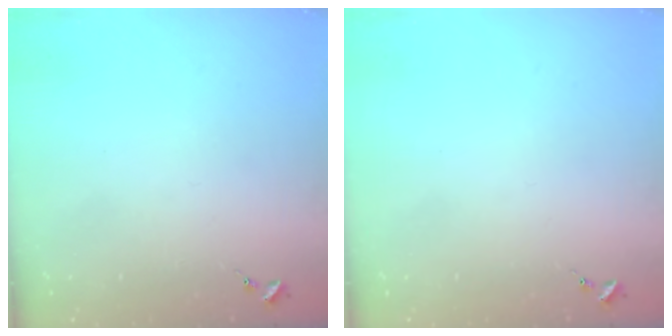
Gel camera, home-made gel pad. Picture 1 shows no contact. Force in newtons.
{"total": 0.0}